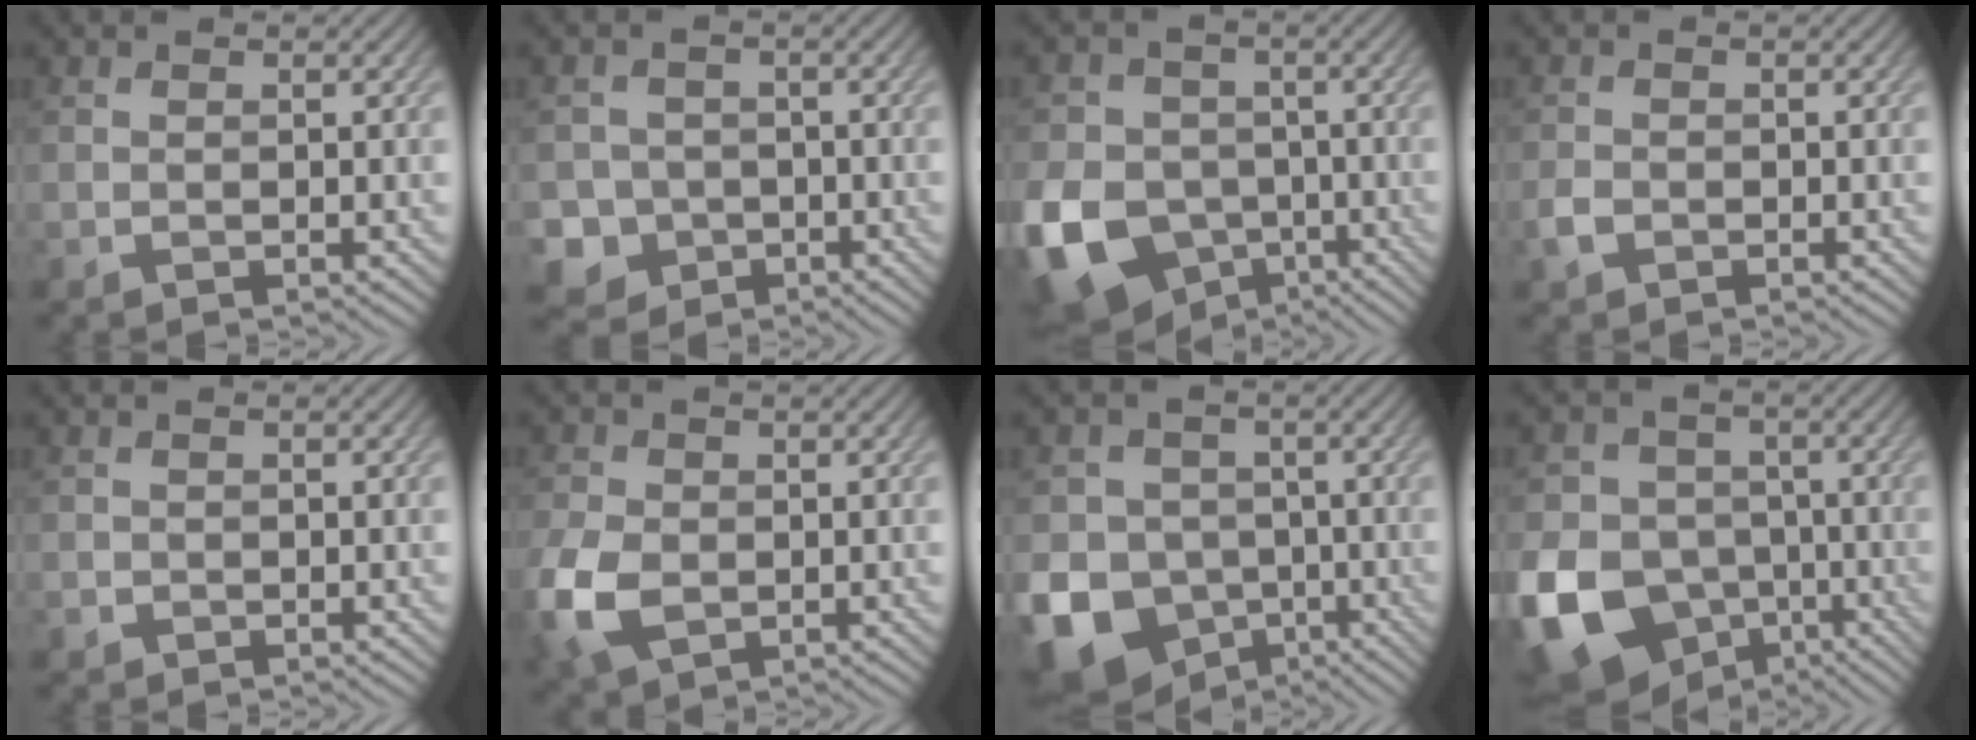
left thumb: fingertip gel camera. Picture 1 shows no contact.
{"total": 5.1, "force": [-2.1, 4.6, 0.9], "torque": [-0.020, -0.008, -0.058]}
{"total": 14.6, "force": [-6.0, 11.4, 6.9], "torque": [-0.200, -0.046, -0.120]}
{"total": 1.7, "force": [-0.9, 1.1, 0.8], "torque": [-0.020, -0.002, -0.023]}
{"total": 0.8, "force": [-0.4, 0.7, 0.1], "torque": [-0.001, -0.006, -0.010]}
{"total": 7.7, "force": [-1.9, 5.3, 5.2], "torque": [-0.150, -0.018, -0.044]}
{"total": 14.5, "force": [-6.2, 12.0, 5.4], "torque": [-0.152, -0.057, -0.124]}
{"total": 16.3, "force": [-6.8, 12.9, 7.3], "torque": [-0.211, -0.048, -0.133]}